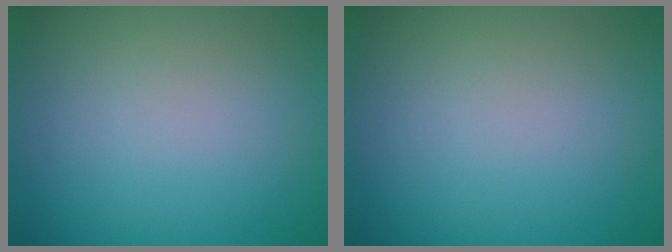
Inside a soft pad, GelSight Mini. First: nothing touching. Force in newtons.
{"total": 0.0}